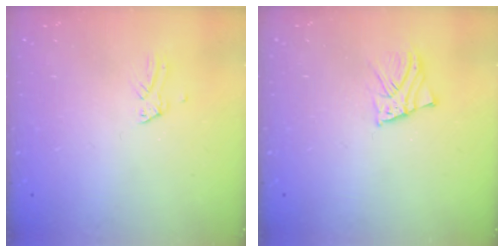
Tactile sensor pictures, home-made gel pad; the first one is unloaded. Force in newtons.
{"total": 2.5, "press": 2.5, "slide": 0.1}